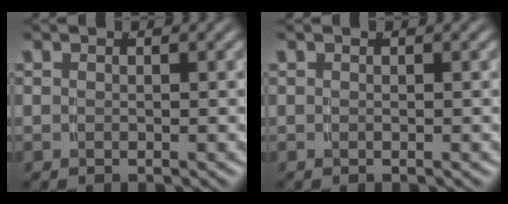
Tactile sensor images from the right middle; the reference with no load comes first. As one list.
[{"total": 0.0}]